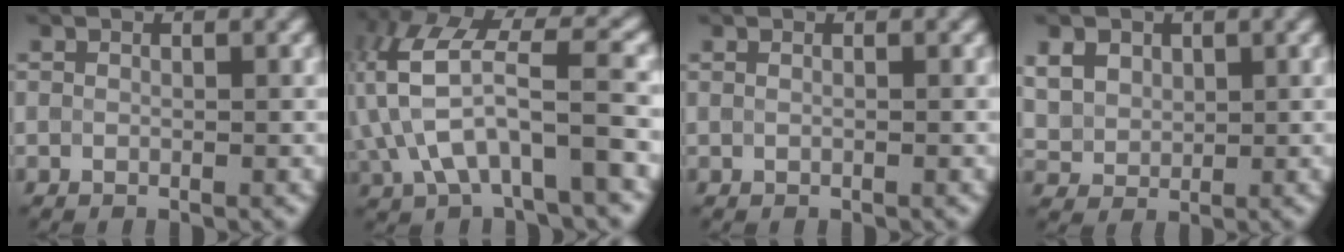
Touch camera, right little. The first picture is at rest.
{"total": 9.3, "force": [-1.3, 4.1, 8.3], "torque": [-0.166, 0.021, -0.030]}
{"total": 0.6, "force": [0.2, 0.4, 0.5], "torque": [-0.008, -0.001, -0.001]}
{"total": 5.1, "force": [2.3, 3.8, 2.4], "torque": [-0.076, 0.013, 0.048]}